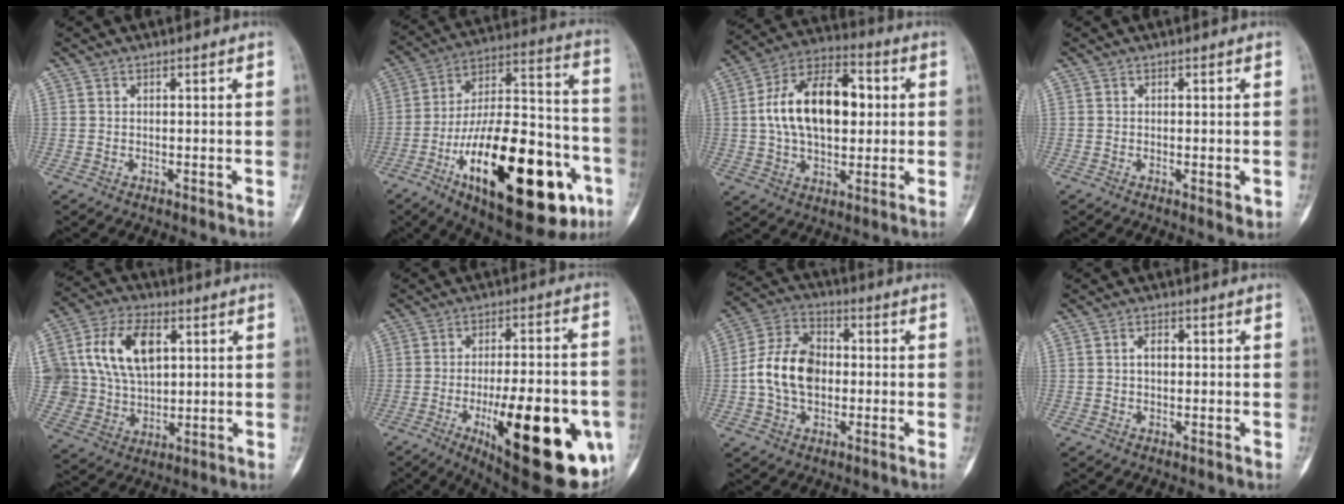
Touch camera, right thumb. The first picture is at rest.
{"total": 34.1, "force": [-13.3, 13.4, 28.5], "torque": [-0.429, 0.054, -0.196]}
{"total": 18.7, "force": [2.0, 10.8, 15.1], "torque": [-0.242, 0.024, 0.028]}
{"total": 2.3, "force": [-0.4, 0.7, 2.1], "torque": [-0.032, -0.007, -0.004]}
{"total": 15.7, "force": [4.3, 10.6, 10.8], "torque": [-0.180, 0.001, 0.088]}
{"total": 28.3, "force": [-9.2, 9.1, 25.2], "torque": [-0.314, 0.003, -0.114]}
{"total": 12.1, "force": [-0.9, 8.1, 9.0], "torque": [-0.159, 0.030, -0.025]}
{"total": 2.3, "force": [0.1, 1.5, 1.8], "torque": [-0.023, 0.007, -0.002]}